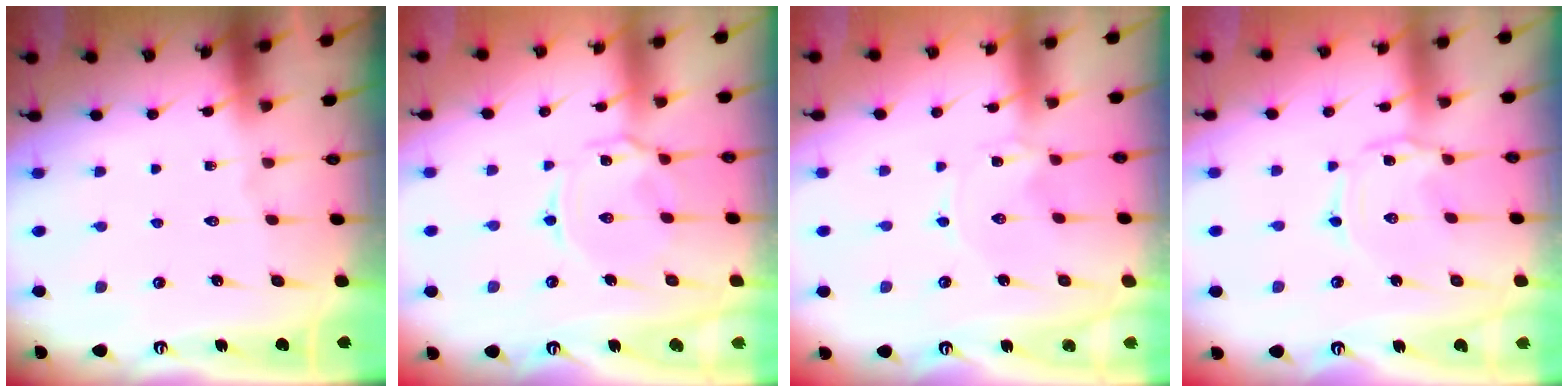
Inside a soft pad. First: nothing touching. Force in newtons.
{"total": 4.2, "press": 4.2, "slide": 0.2}
{"total": 0.0}
{"total": 1.7, "press": 1.7, "slide": 0.2}